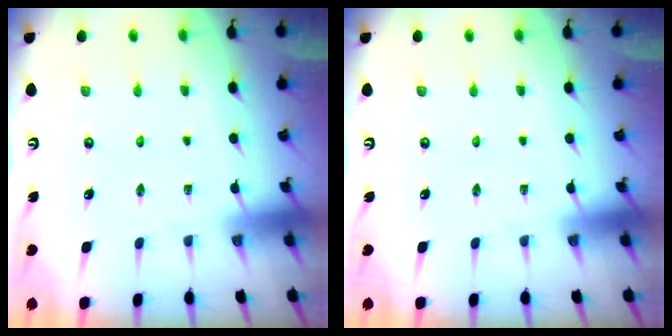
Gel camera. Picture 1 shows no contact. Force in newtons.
{"total": 0.0}